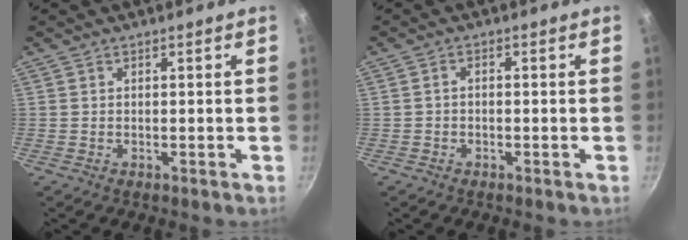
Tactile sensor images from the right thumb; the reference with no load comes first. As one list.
[{"total": 1.2, "force": [-0.5, 0.7, 0.9], "torque": [-0.017, 0.012, -0.010]}]